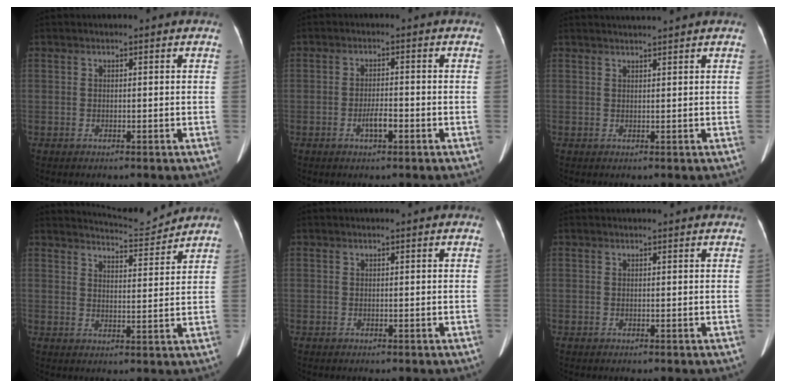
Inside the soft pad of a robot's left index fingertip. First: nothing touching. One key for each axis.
{"total": 2.6, "fx": -1.3, "fy": 0.5, "fz": 2.2, "tx": -0.042, "ty": 0.000, "tz": -0.023}
{"total": 2.4, "fx": 2.2, "fy": -0.8, "fz": 0.6, "tx": -0.007, "ty": 0.012, "tz": 0.038}
{"total": 6.1, "fx": 6.0, "fy": -0.9, "fz": -0.5, "tx": -0.010, "ty": -0.011, "tz": 0.094}
{"total": 0.0}
{"total": 1.8, "fx": 1.8, "fy": 0.1, "fz": 0.4, "tx": -0.008, "ty": 0.014, "tz": 0.021}